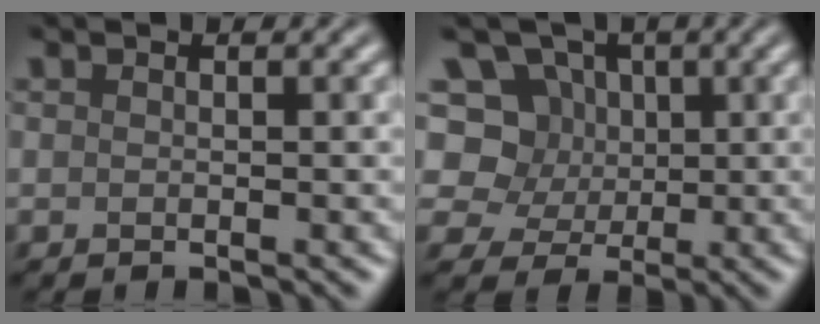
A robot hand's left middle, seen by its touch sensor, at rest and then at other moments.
{"total": 8.0, "force": [2.8, 6.8, 3.2], "torque": [-0.052, 0.025, 0.024]}